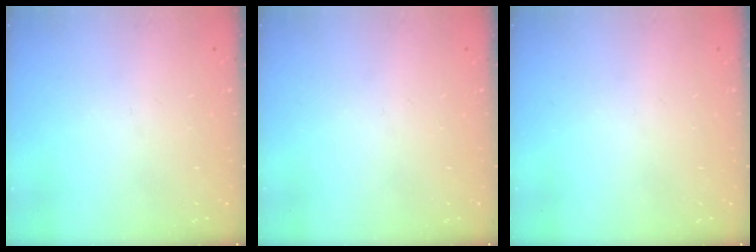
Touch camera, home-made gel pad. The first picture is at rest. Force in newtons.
{"total": 0.0}
{"total": 0.0}